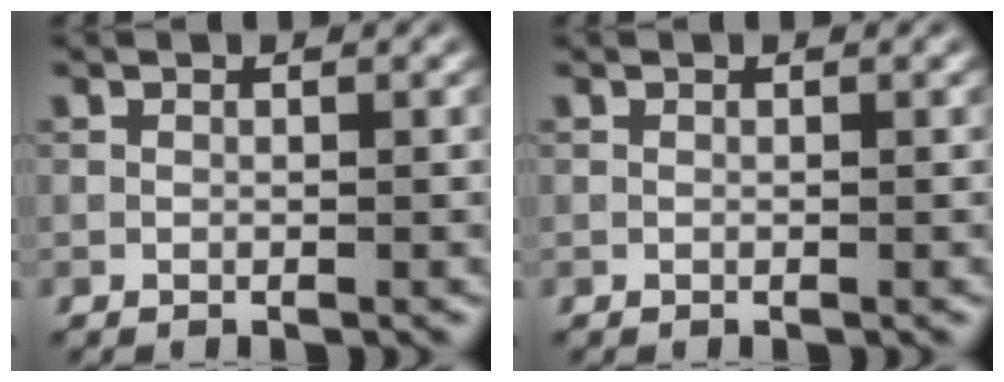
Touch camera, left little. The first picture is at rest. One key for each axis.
{"total": 0.0}